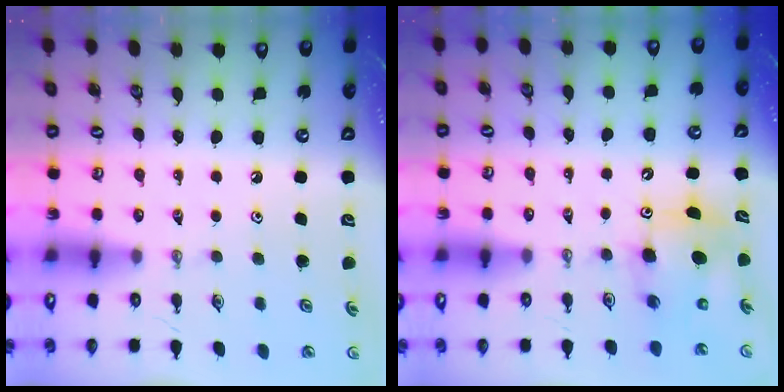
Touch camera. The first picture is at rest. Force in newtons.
{"total": 8.1, "press": 7.8, "slide": 2.1}